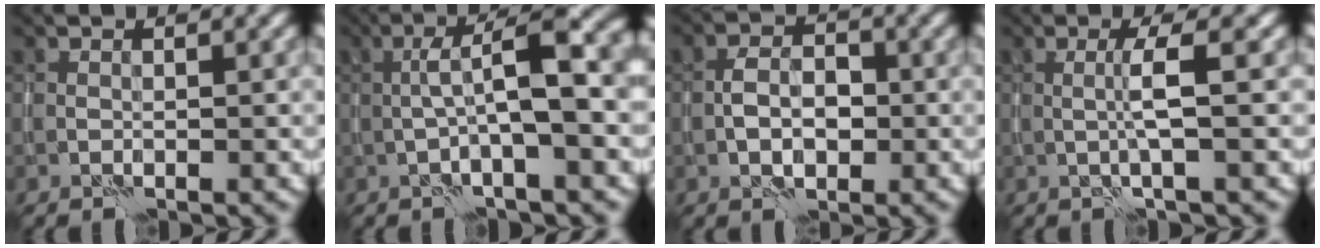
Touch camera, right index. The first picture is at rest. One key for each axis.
{"total": 8.1, "fx": 0.7, "fy": 1.9, "fz": 7.9, "tx": -0.122, "ty": 0.024, "tz": 0.005}
{"total": 3.4, "fx": -0.9, "fy": 2.0, "fz": 2.6, "tx": -0.042, "ty": 0.005, "tz": -0.018}
{"total": 2.5, "fx": -0.1, "fy": 0.1, "fz": 2.5, "tx": -0.049, "ty": 0.000, "tz": -0.003}